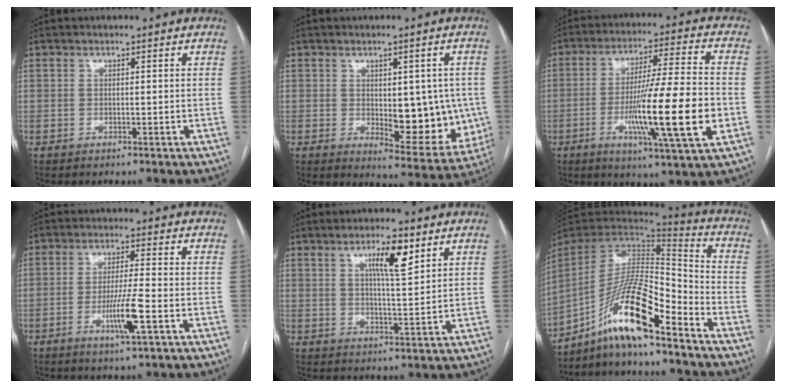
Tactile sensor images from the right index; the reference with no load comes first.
{"total": 12.1, "force": [-0.6, 5.2, 10.9], "torque": [-0.124, -0.006, 0.008]}
{"total": 17.5, "force": [-4.3, 0.2, 17.0], "torque": [-0.288, -0.016, -0.073]}
{"total": 6.8, "force": [-2.4, -0.3, 6.3], "torque": [-0.117, -0.013, -0.045]}
{"total": 6.5, "force": [3.3, 1.0, 5.5], "torque": [-0.094, 0.002, 0.054]}
{"total": 16.2, "force": [-10.9, 2.0, 11.8], "torque": [-0.225, 0.010, -0.197]}